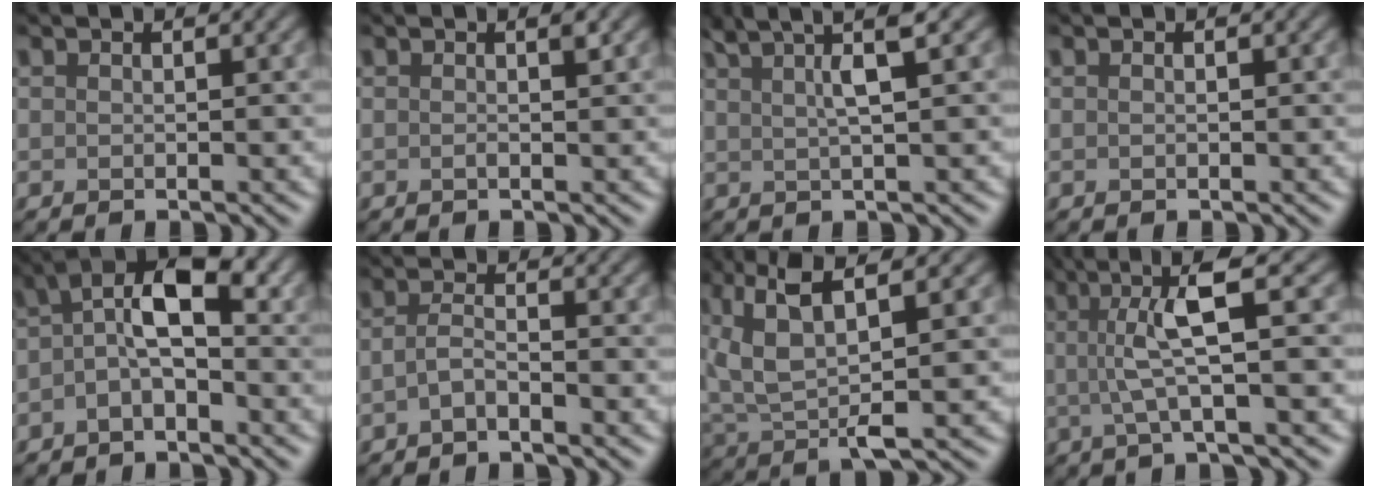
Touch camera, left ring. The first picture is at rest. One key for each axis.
{"total": 0.8, "fx": 0.1, "fy": 0.0, "fz": 0.8, "tx": -0.013, "ty": -0.001, "tz": -0.001}
{"total": 4.9, "fx": 3.0, "fy": 0.6, "fz": 3.9, "tx": -0.062, "ty": 0.016, "tz": 0.049}
{"total": 0.0}
{"total": 4.9, "fx": -0.3, "fy": 2.0, "fz": 4.4, "tx": -0.073, "ty": 0.019, "tz": -0.019}
{"total": 1.6, "fx": -0.9, "fy": 0.4, "fz": 1.2, "tx": -0.027, "ty": 0.001, "tz": -0.022}
{"total": 7.9, "fx": 2.7, "fy": 3.0, "fz": 6.9, "tx": -0.147, "ty": 0.007, "tz": 0.050}
{"total": 6.3, "fx": 1.2, "fy": 1.1, "fz": 6.1, "tx": -0.111, "ty": 0.012, "tz": 0.016}